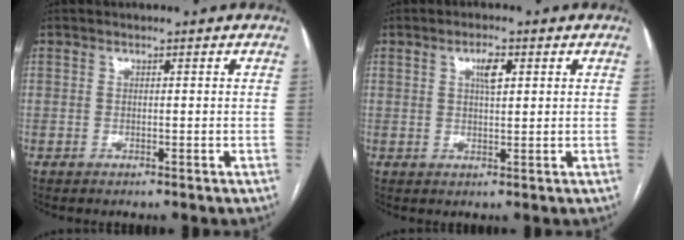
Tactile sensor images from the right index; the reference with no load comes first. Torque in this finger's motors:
{"motor_torque": [0.23, 0.03, 0.12, 0.03]}